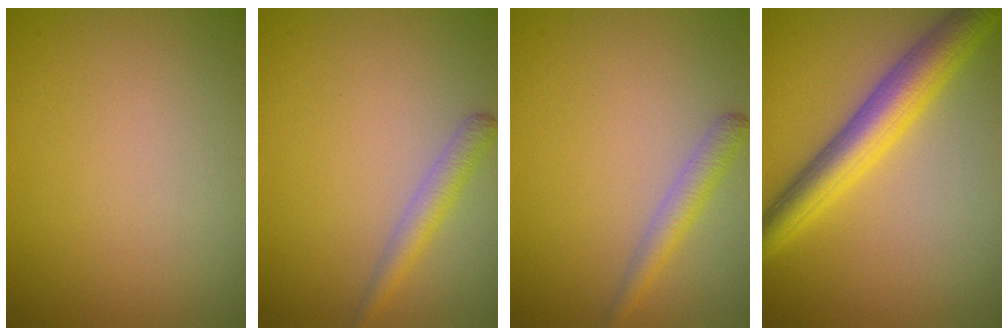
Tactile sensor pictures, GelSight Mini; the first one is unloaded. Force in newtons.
{"total": 2.0, "press": 2.0, "slide": 0.1}
{"total": 2.0, "press": 2.0, "slide": 0.1}
{"total": 6.0, "press": 6.0, "slide": 0.2}